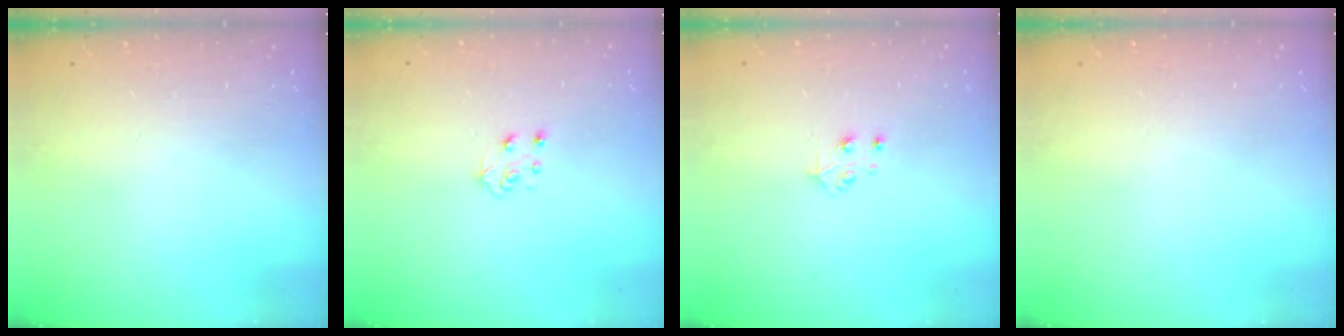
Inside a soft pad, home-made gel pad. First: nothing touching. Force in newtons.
{"total": 4.3, "press": 4.3, "slide": 0.5}
{"total": 4.4, "press": 4.4, "slide": 0.4}
{"total": 0.0}